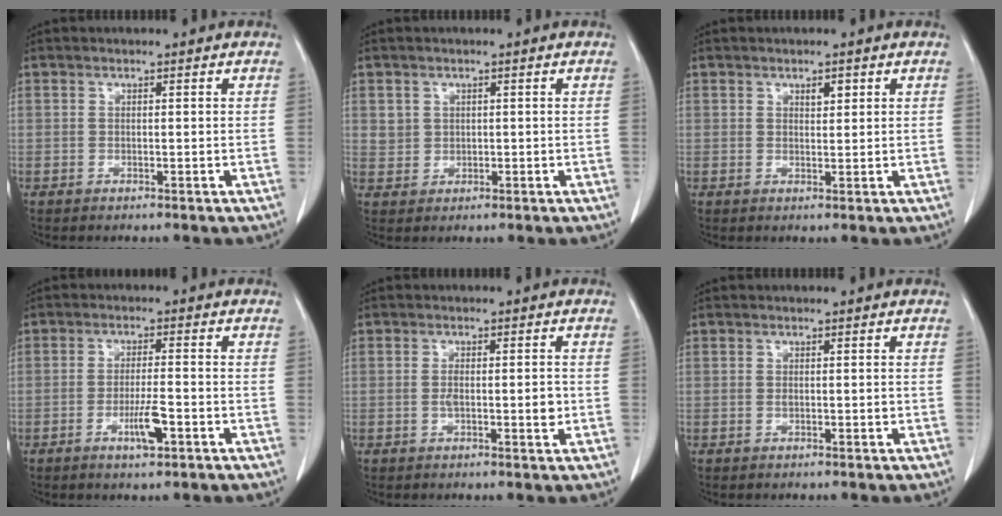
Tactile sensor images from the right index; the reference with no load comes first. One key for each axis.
{"total": 2.3, "fx": 0.9, "fy": 2.1, "fz": 0.2, "tx": 0.004, "ty": 0.002, "tz": 0.016}
{"total": 1.6, "fx": 0.9, "fy": 0.7, "fz": 1.1, "tx": -0.015, "ty": -0.003, "tz": 0.013}
{"total": 4.4, "fx": -2.0, "fy": 0.5, "fz": 3.9, "tx": -0.073, "ty": -0.002, "tz": -0.035}
{"total": 3.6, "fx": -0.5, "fy": 1.0, "fz": 3.4, "tx": -0.059, "ty": -0.001, "tz": -0.008}
{"total": 0.7, "fx": -0.1, "fy": 0.2, "fz": 0.7, "tx": -0.013, "ty": -0.001, "tz": 0.000}